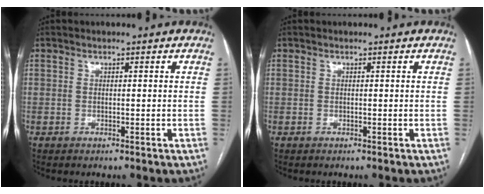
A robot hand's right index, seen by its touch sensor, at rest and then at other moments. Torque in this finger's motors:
{"motor_torque": [0.14, 0.00, -0.02, 0.00]}